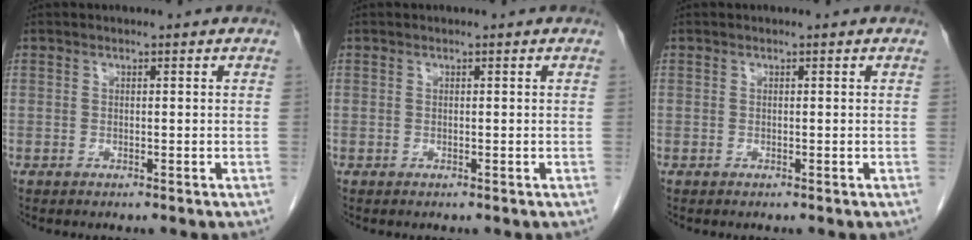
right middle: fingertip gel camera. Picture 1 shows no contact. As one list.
[{"total": 0.0}, {"total": 0.0}]